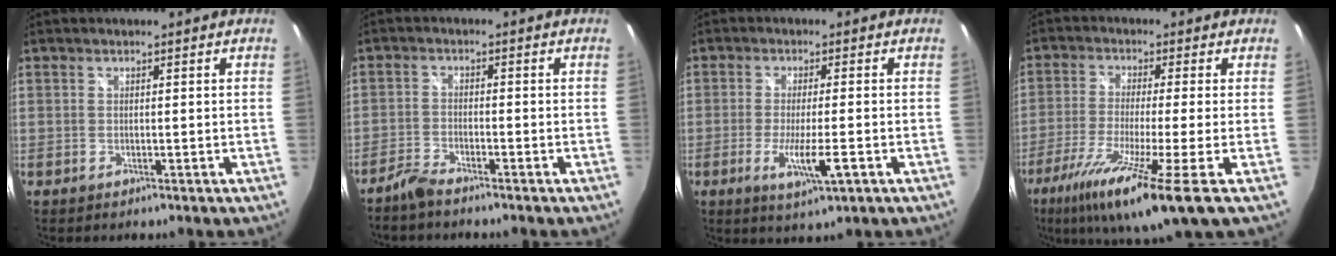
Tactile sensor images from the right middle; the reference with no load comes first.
{"total": 3.7, "force": [-3.4, 0.5, 1.4], "torque": [-0.044, -0.006, -0.072]}
{"total": 6.9, "force": [-2.6, 0.6, 6.4], "torque": [-0.120, -0.018, -0.044]}
{"total": 14.8, "force": [-7.8, -0.6, 12.5], "torque": [-0.260, -0.056, -0.140]}